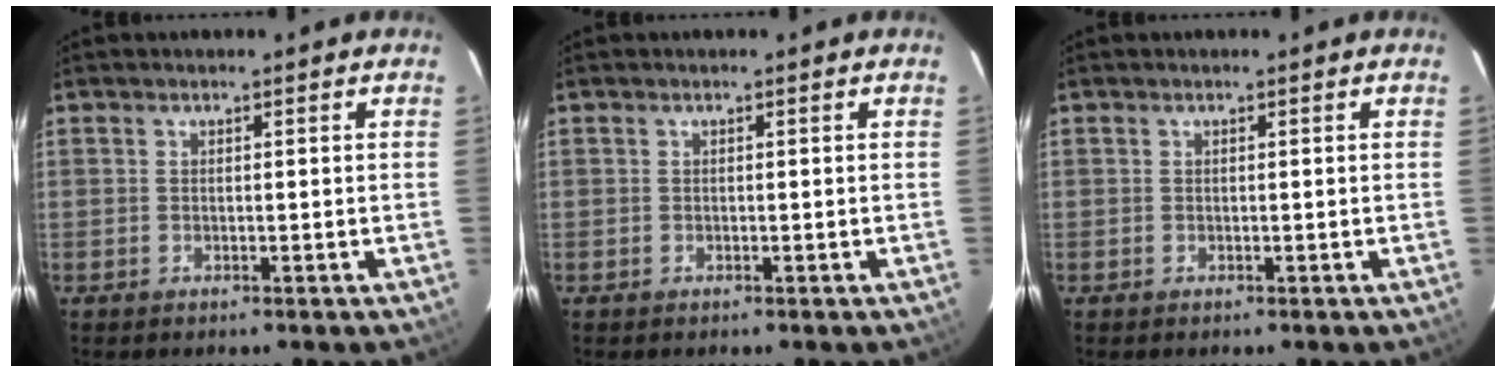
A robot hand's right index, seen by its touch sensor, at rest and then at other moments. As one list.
[{"total": 0.0}, {"total": 0.0}]